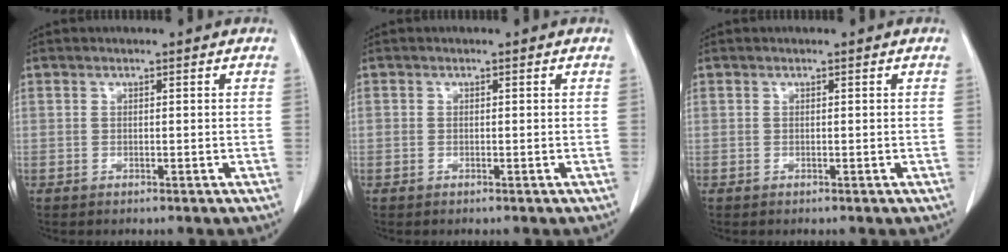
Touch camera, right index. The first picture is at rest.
{"total": 0.0}
{"total": 0.0}